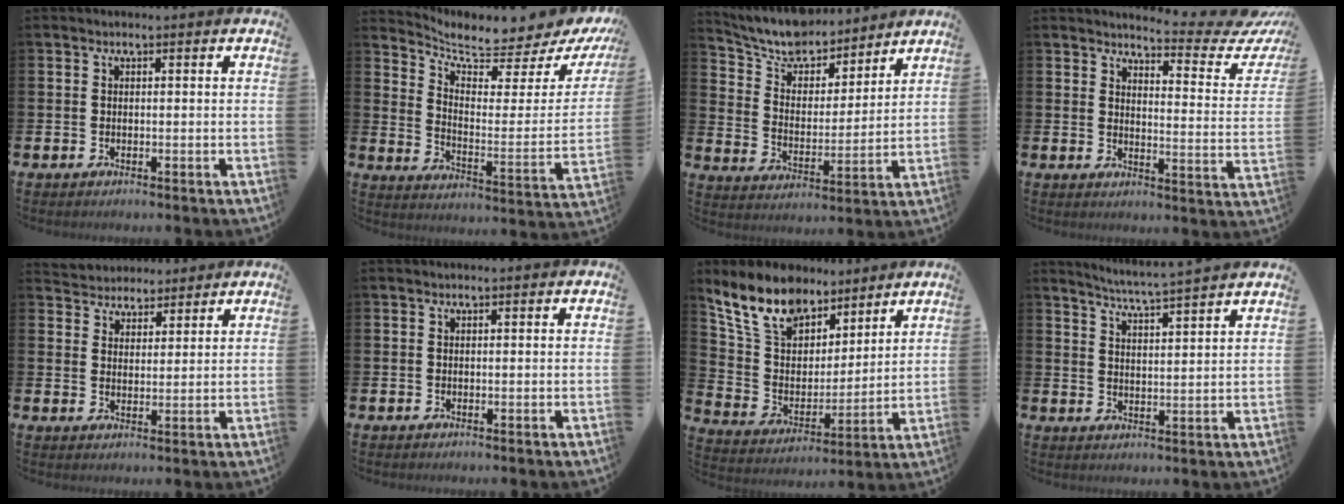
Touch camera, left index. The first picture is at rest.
{"total": 6.5, "force": [6.3, 1.0, 1.3], "torque": [-0.049, -0.064, 0.102]}
{"total": 8.6, "force": [8.3, 2.2, 1.3], "torque": [-0.064, -0.061, 0.148]}
{"total": 4.4, "force": [4.2, 0.7, 1.4], "torque": [-0.027, -0.042, 0.061]}
{"total": 4.0, "force": [3.7, 1.2, -0.9], "torque": [-0.005, -0.016, 0.067]}
{"total": 0.0}
{"total": 11.2, "force": [9.5, 5.1, 3.2], "torque": [-0.122, -0.049, 0.178]}
{"total": 5.0, "force": [4.8, -1.0, 1.0], "torque": [-0.038, -0.033, 0.082]}